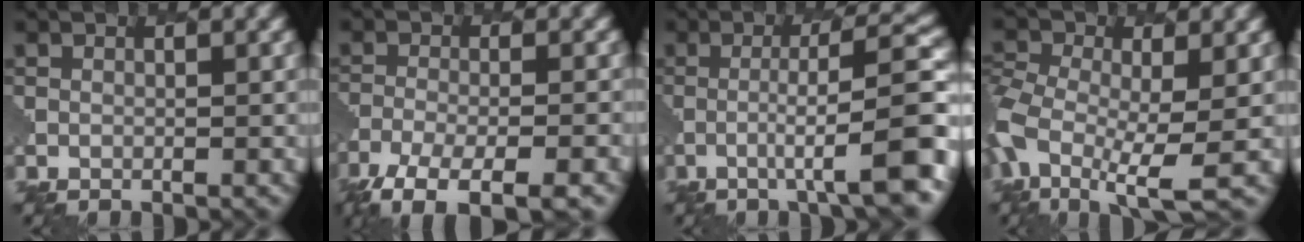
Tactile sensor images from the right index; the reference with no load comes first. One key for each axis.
{"total": 8.1, "fx": -5.9, "fy": 2.1, "fz": 5.1, "tx": -0.088, "ty": -0.019, "tz": -0.105}
{"total": 8.3, "fx": -2.1, "fy": 1.0, "fz": 7.9, "tx": -0.106, "ty": 0.019, "tz": -0.041}
{"total": 7.7, "fx": -1.9, "fy": 3.7, "fz": 6.5, "tx": -0.134, "ty": -0.009, "tz": -0.052}